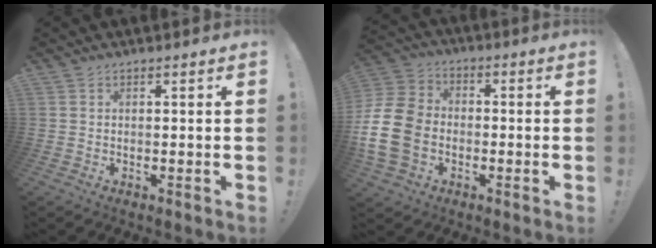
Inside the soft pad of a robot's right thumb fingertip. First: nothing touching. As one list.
[{"total": 16.3, "force": [-3.9, 12.6, 9.5], "torque": [-0.170, 0.032, -0.068]}]